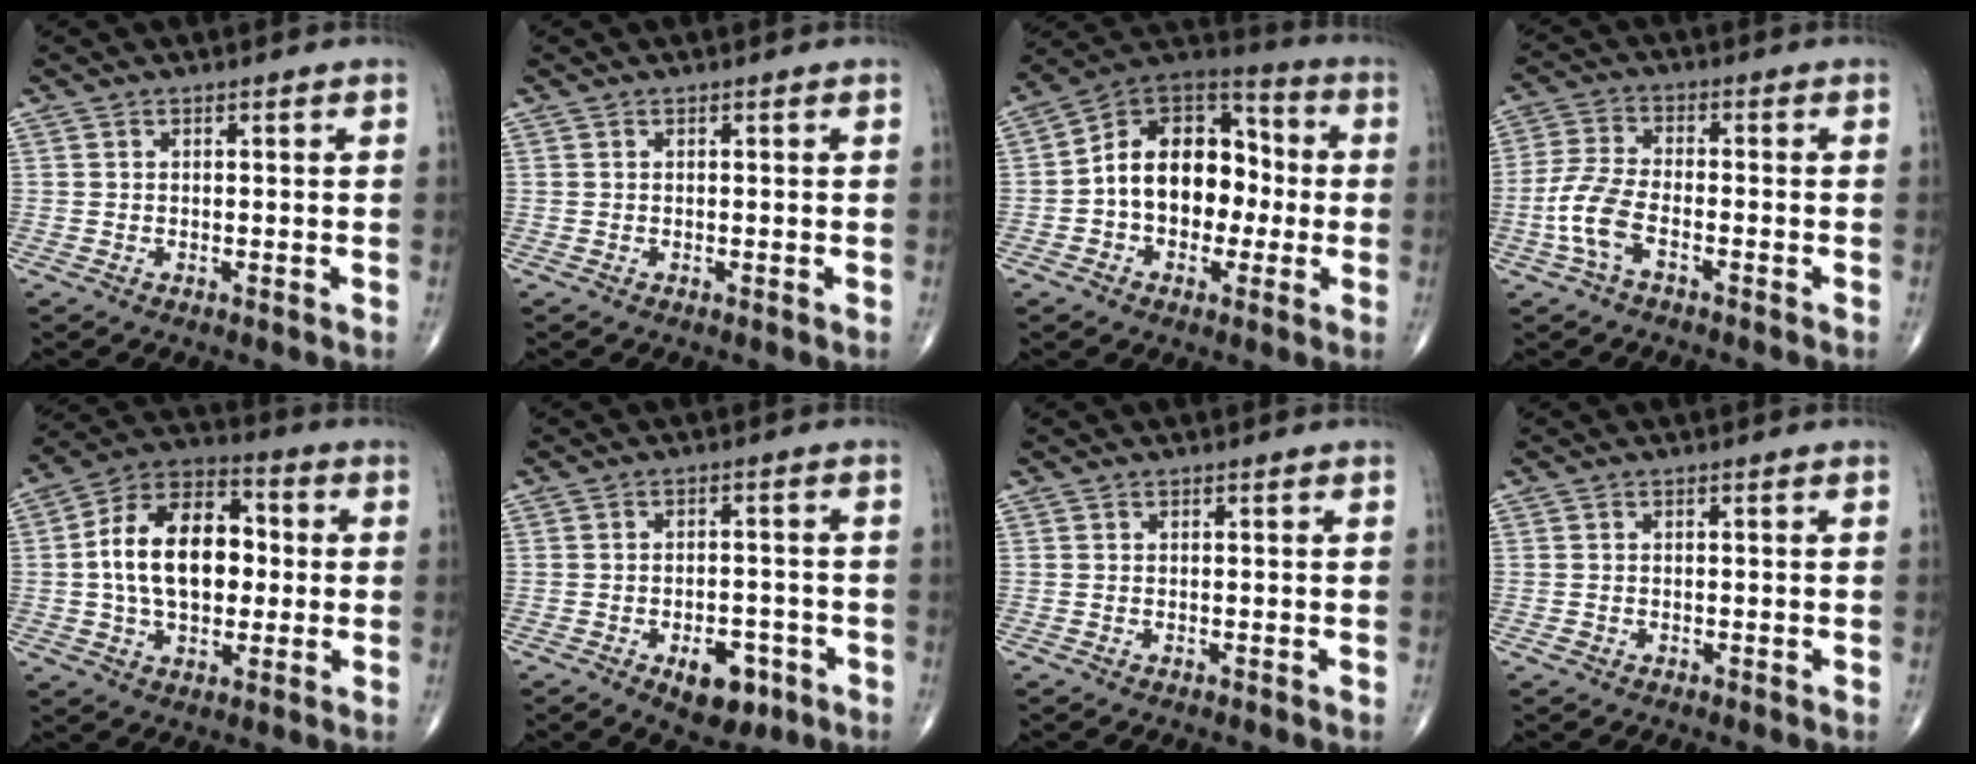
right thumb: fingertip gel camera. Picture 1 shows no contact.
{"total": 0.0}
{"total": 16.8, "force": [-1.1, 11.7, 12.0], "torque": [-0.151, 0.047, -0.027]}
{"total": 7.4, "force": [-2.9, 3.5, 5.8], "torque": [-0.137, 0.023, -0.063]}
{"total": 17.4, "force": [0.7, 10.8, 13.6], "torque": [-0.208, 0.029, 0.004]}
{"total": 7.7, "force": [-3.7, 4.4, 5.2], "torque": [-0.048, 0.020, -0.045]}
{"total": 0.0}
{"total": 0.7, "force": [-0.3, 0.7, 0.2], "torque": [-0.002, 0.005, -0.005]}